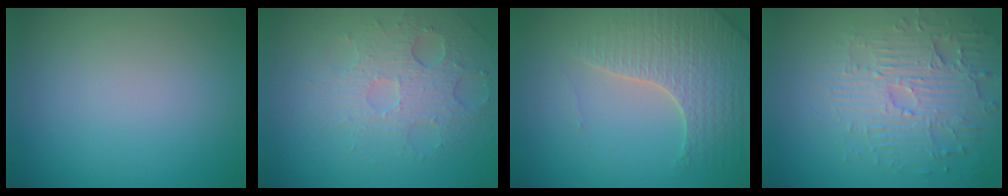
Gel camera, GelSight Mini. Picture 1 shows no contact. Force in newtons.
{"total": 3.5, "press": 3.2, "slide": 1.4}
{"total": 3.9, "press": 3.9, "slide": 0.6}
{"total": 4.4, "press": 4.0, "slide": 1.7}